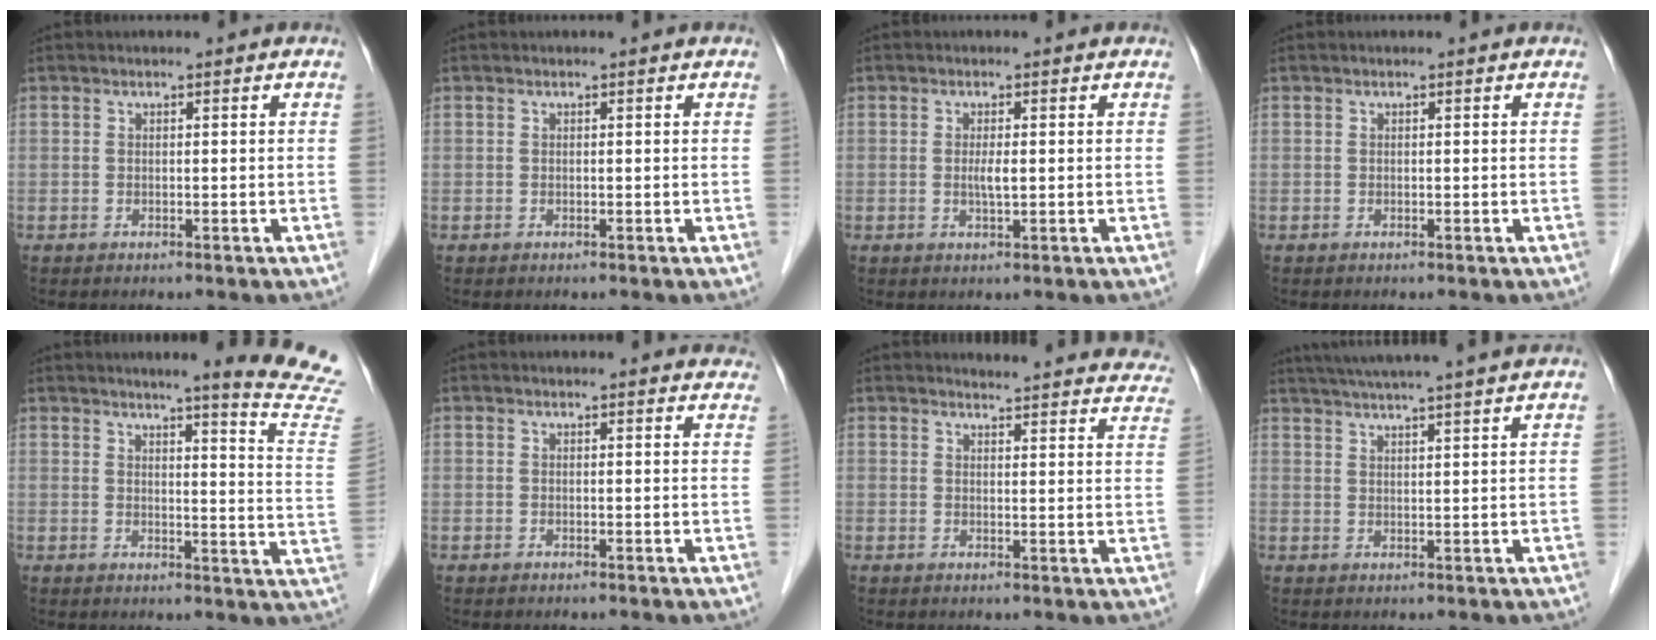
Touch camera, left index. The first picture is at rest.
{"total": 0.0}
{"total": 1.8, "force": [0.0, 0.2, 1.8], "torque": [-0.038, -0.002, 0.001]}
{"total": 0.0}
{"total": 14.1, "force": [12.6, -1.9, 5.9], "torque": [-0.072, -0.094, 0.128]}
{"total": 7.9, "force": [7.6, 1.7, 1.4], "torque": [0.006, 0.001, 0.058]}
{"total": 19.1, "force": [18.5, 2.9, 3.6], "torque": [-0.027, -0.063, 0.190]}
{"total": 14.0, "force": [12.2, -0.9, 6.7], "torque": [-0.116, 0.019, 0.165]}